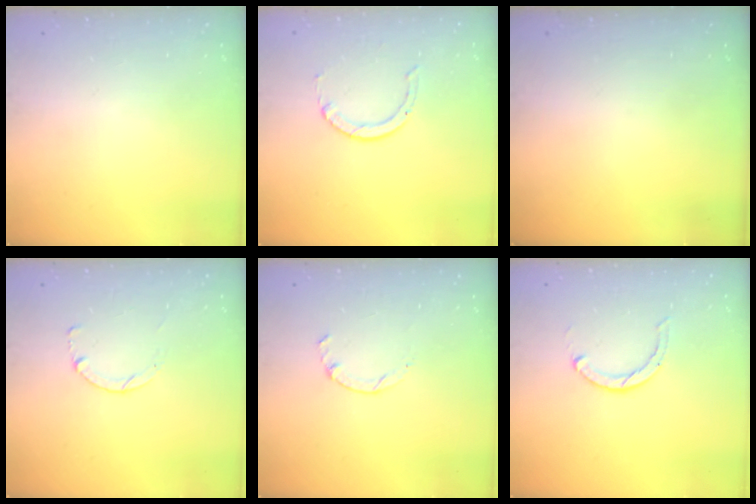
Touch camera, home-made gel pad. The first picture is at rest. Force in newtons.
{"total": 2.0, "press": 2.0, "slide": 0.2}
{"total": 0.0}
{"total": 0.0}
{"total": 1.3, "press": 1.2, "slide": 0.4}
{"total": 2.3, "press": 2.3, "slide": 0.4}